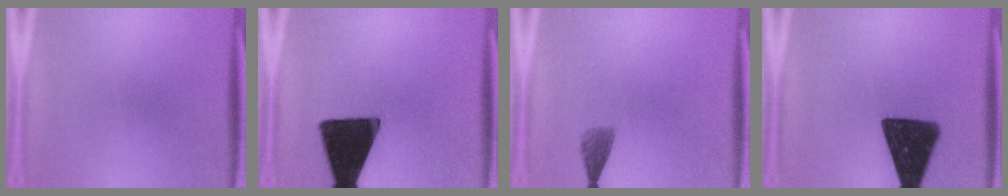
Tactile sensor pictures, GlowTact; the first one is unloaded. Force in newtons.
{"total": 18.3}
{"total": 2.2}
{"total": 16.3}